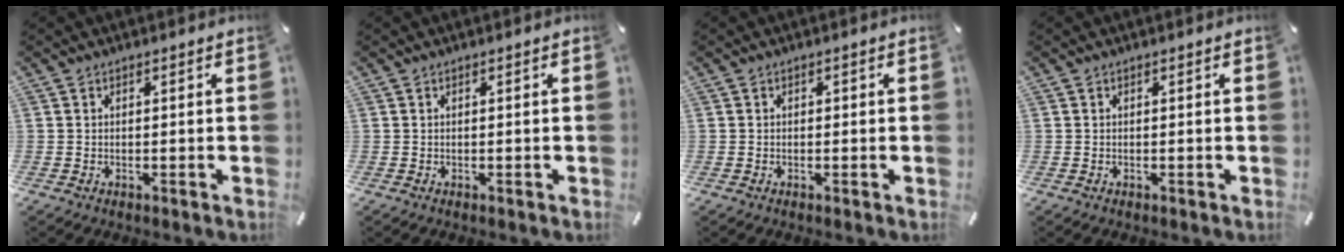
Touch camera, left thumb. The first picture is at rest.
{"total": 0.0}
{"total": 0.5, "force": [-0.2, 0.4, 0.1], "torque": [0.000, 0.004, -0.007]}
{"total": 0.0}